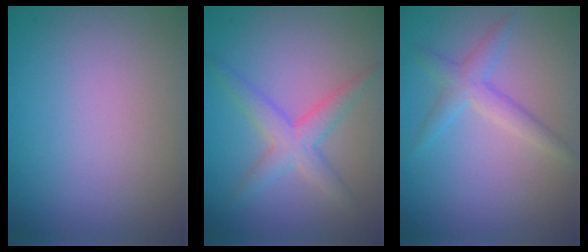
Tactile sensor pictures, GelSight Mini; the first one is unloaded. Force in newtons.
{"total": 2.4, "press": 2.4, "slide": 0.1}
{"total": 2.3, "press": 2.3, "slide": 0.2}